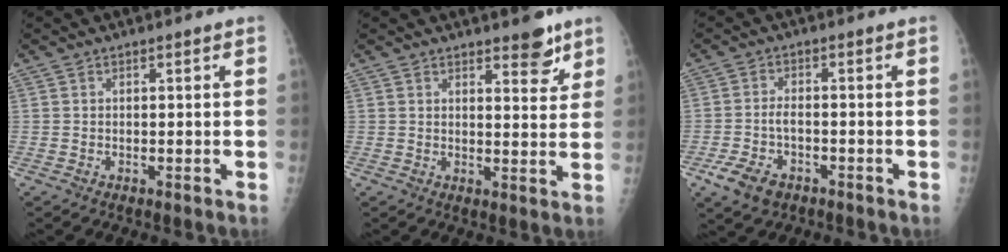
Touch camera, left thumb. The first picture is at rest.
{"total": 5.6, "force": [3.9, 2.1, 3.4], "torque": [-0.024, -0.026, 0.050]}
{"total": 6.5, "force": [-3.4, 3.7, 4.1], "torque": [-0.088, 0.012, -0.059]}